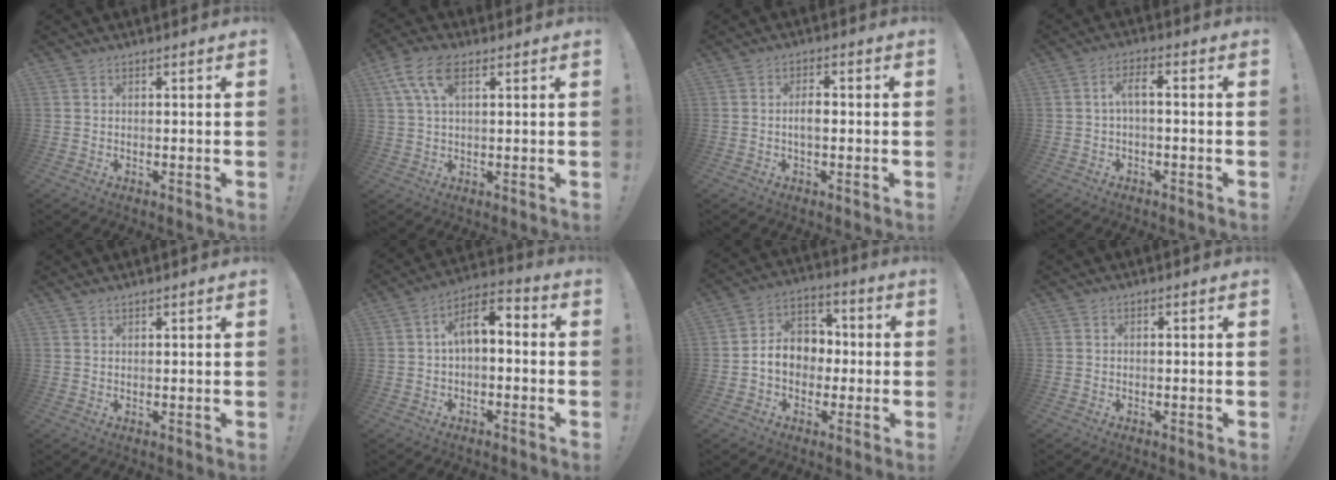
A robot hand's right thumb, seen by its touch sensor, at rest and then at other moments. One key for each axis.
{"total": 9.1, "fx": 3.9, "fy": 4.5, "fz": 6.9, "tx": -0.140, "ty": 0.005, "tz": 0.075}
{"total": 3.7, "fx": -0.4, "fy": 1.6, "fz": 3.3, "tx": -0.051, "ty": 0.001, "tz": -0.014}
{"total": 4.5, "fx": -0.4, "fy": 1.2, "fz": 4.3, "tx": -0.089, "ty": 0.006, "tz": -0.011}
{"total": 1.0, "fx": 1.0, "fy": -0.1, "fz": 0.3, "tx": -0.004, "ty": -0.002, "tz": 0.018}
{"total": 7.8, "fx": 0.2, "fy": 4.2, "fz": 6.6, "tx": -0.113, "ty": 0.015, "tz": 0.008}
{"total": 11.0, "fx": -1.0, "fy": 9.3, "fz": 5.8, "tx": -0.087, "ty": 0.020, "tz": -0.008}
{"total": 0.0}